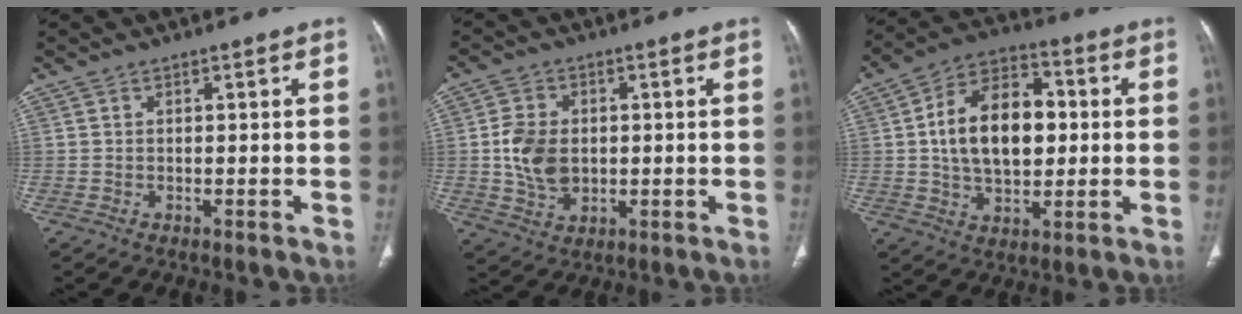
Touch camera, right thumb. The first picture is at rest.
{"total": 8.5, "force": [0.1, 6.4, 5.6], "torque": [-0.089, -0.002, 0.006]}
{"total": 16.9, "force": [1.4, 10.6, 13.0], "torque": [-0.190, 0.019, 0.018]}